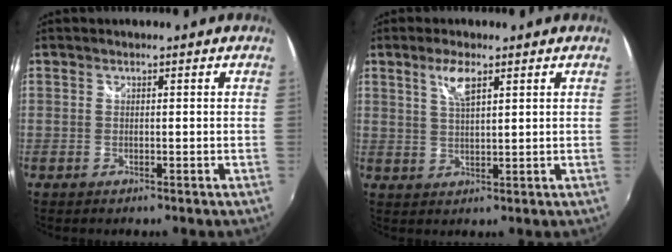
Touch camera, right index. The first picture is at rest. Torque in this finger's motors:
{"motor_torque": [0.10, 0.08, 0.14, 0.08]}